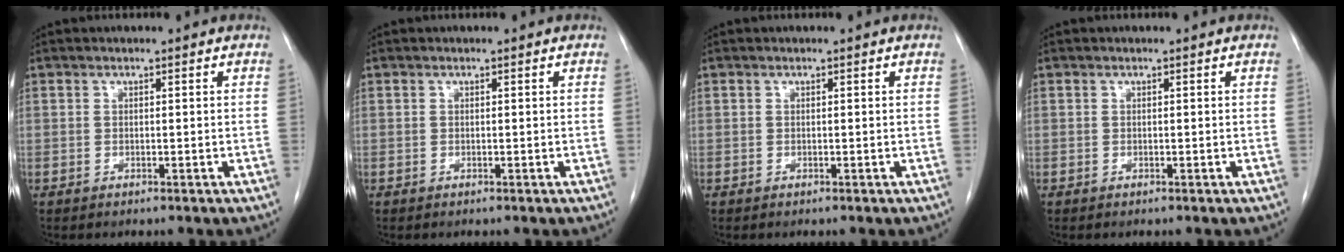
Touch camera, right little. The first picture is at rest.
{"total": 0.0}
{"total": 0.0}
{"total": 0.0}